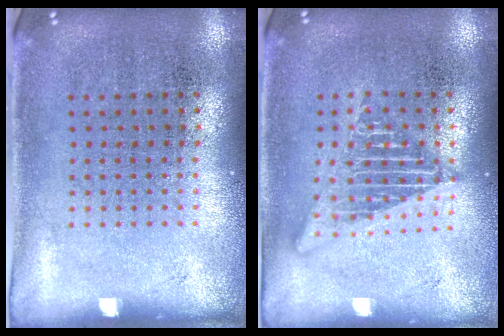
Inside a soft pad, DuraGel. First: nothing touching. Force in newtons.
{"total": 2.3, "press": 2.3, "slide": 0.1}